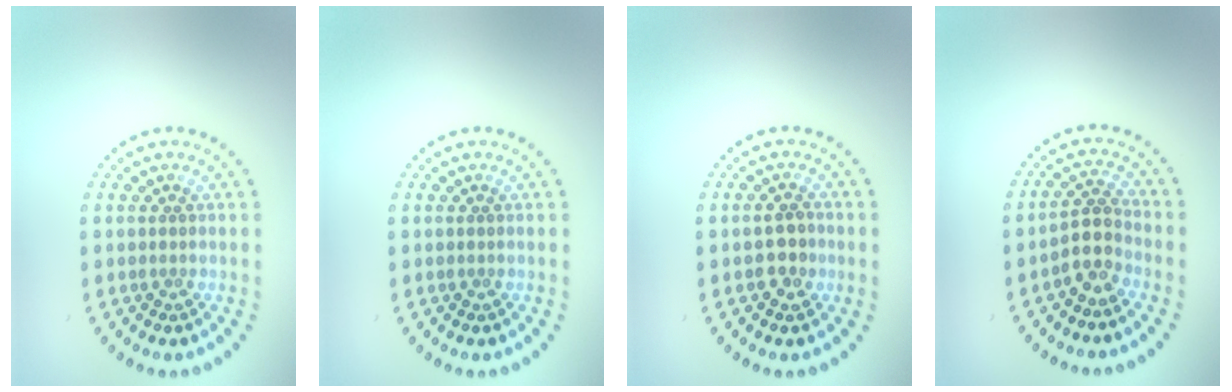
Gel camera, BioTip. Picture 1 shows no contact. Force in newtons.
{"total": 0.0}
{"total": 2.2, "press": 2.2, "slide": 0.3}
{"total": 2.5, "press": 2.1, "slide": 1.5}